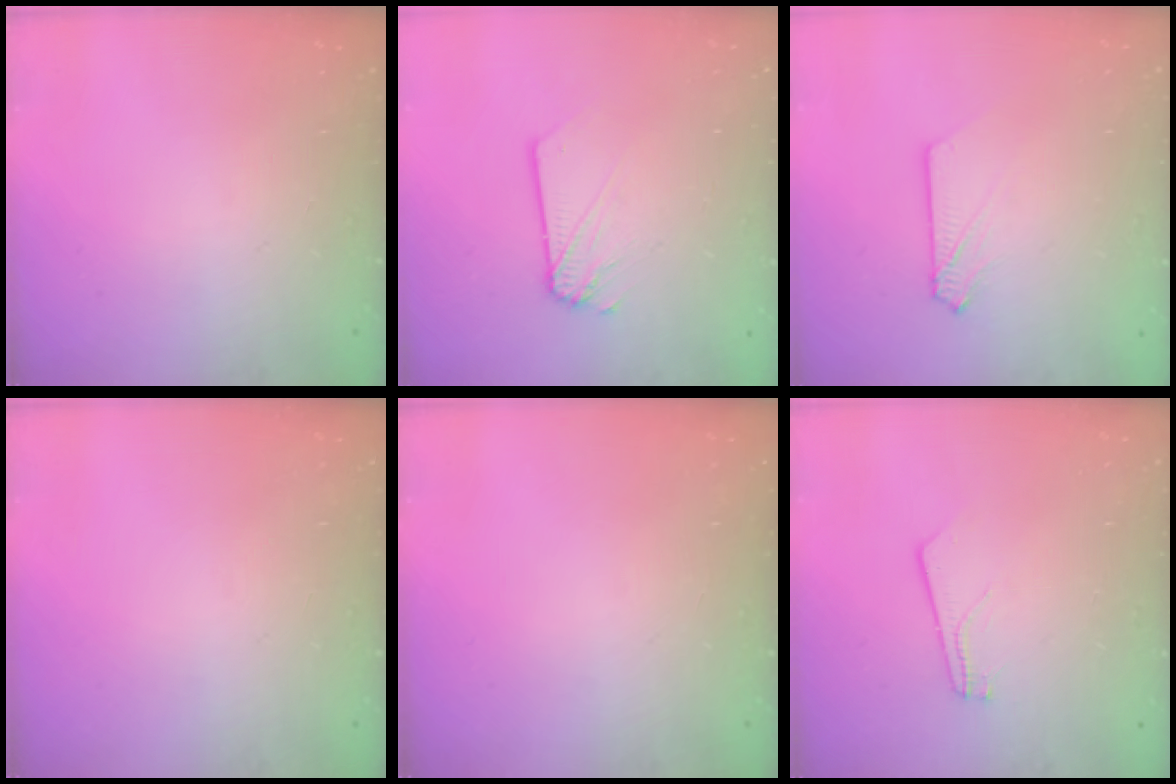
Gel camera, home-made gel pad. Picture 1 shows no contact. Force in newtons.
{"total": 2.1, "press": 2.1, "slide": 0.1}
{"total": 3.4, "press": 3.4, "slide": 0.3}
{"total": 0.0}
{"total": 0.0}
{"total": 2.1, "press": 2.1, "slide": 0.3}